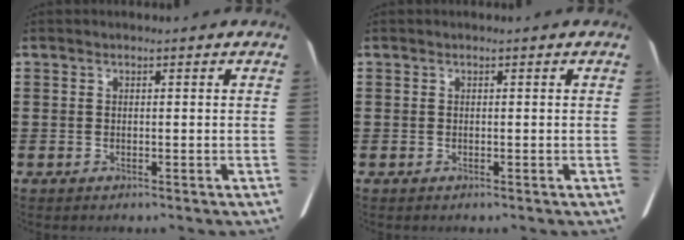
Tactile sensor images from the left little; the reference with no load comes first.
{"total": 0.0}